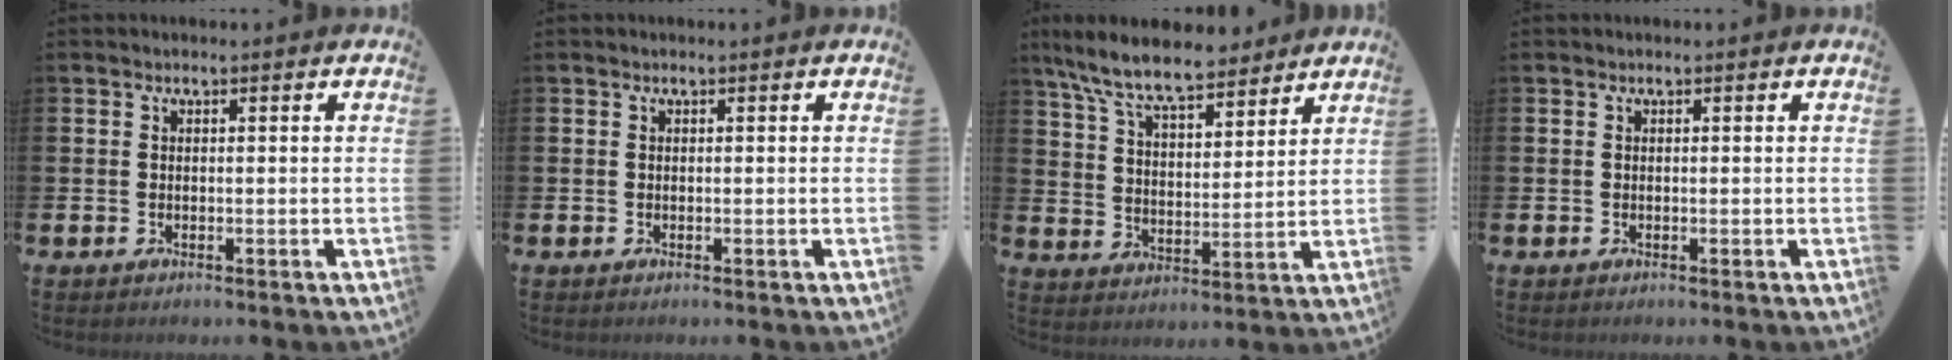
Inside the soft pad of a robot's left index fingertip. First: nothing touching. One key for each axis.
{"total": 0.0}
{"total": 9.4, "fx": 8.4, "fy": 2.1, "fz": 3.7, "tx": -0.102, "ty": -0.036, "tz": 0.152}
{"total": 0.0}